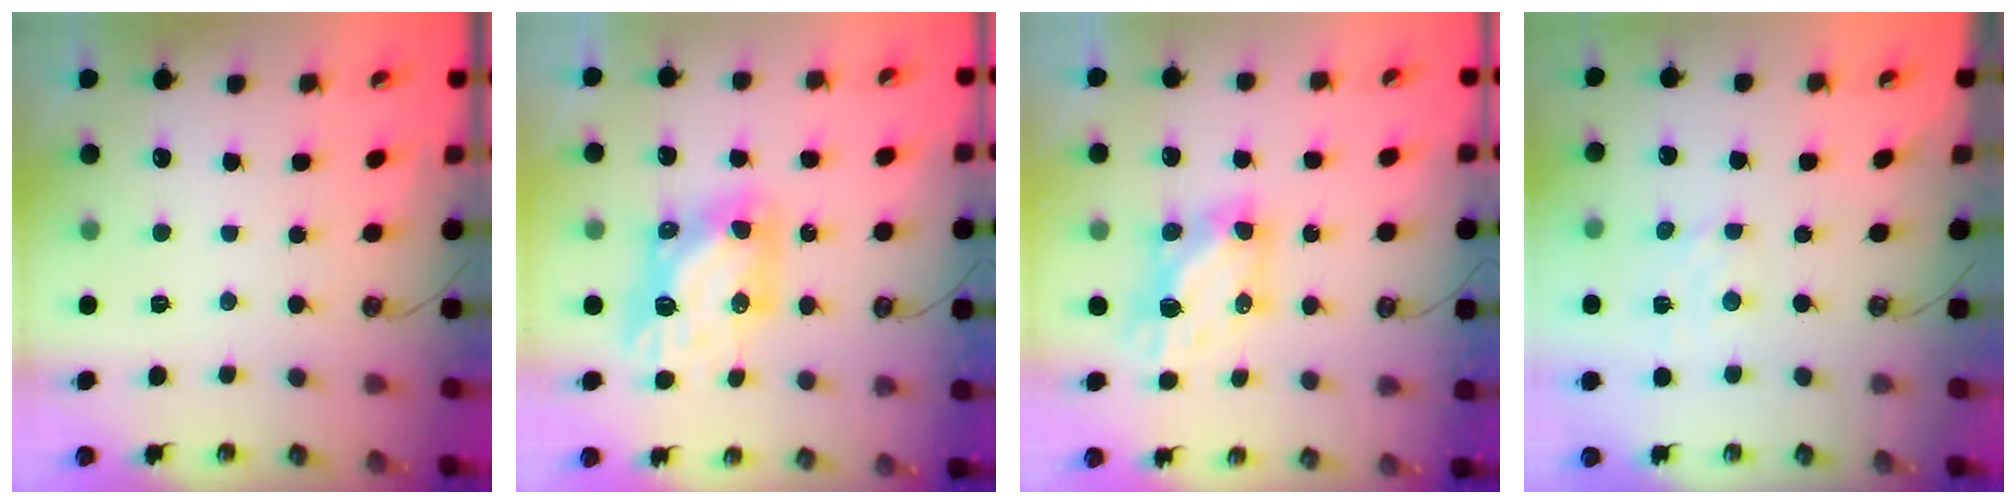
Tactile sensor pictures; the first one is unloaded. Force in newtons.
{"total": 9.4, "press": 9.3, "slide": 1.5}
{"total": 6.4, "press": 6.3, "slide": 0.6}
{"total": 3.7, "press": 3.6, "slide": 0.4}